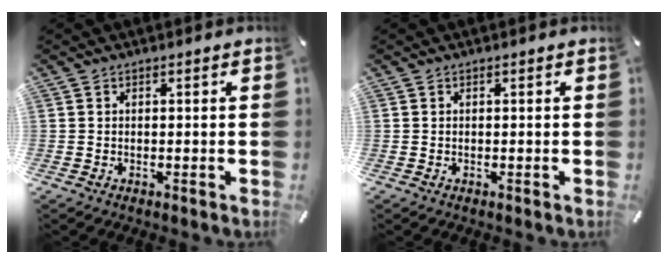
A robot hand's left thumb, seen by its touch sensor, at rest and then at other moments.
{"total": 0.0}